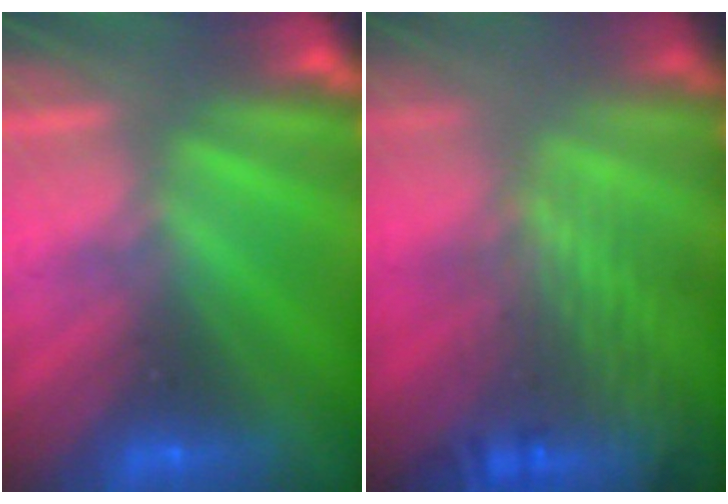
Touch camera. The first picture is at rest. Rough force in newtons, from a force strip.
{"total": 9.4}